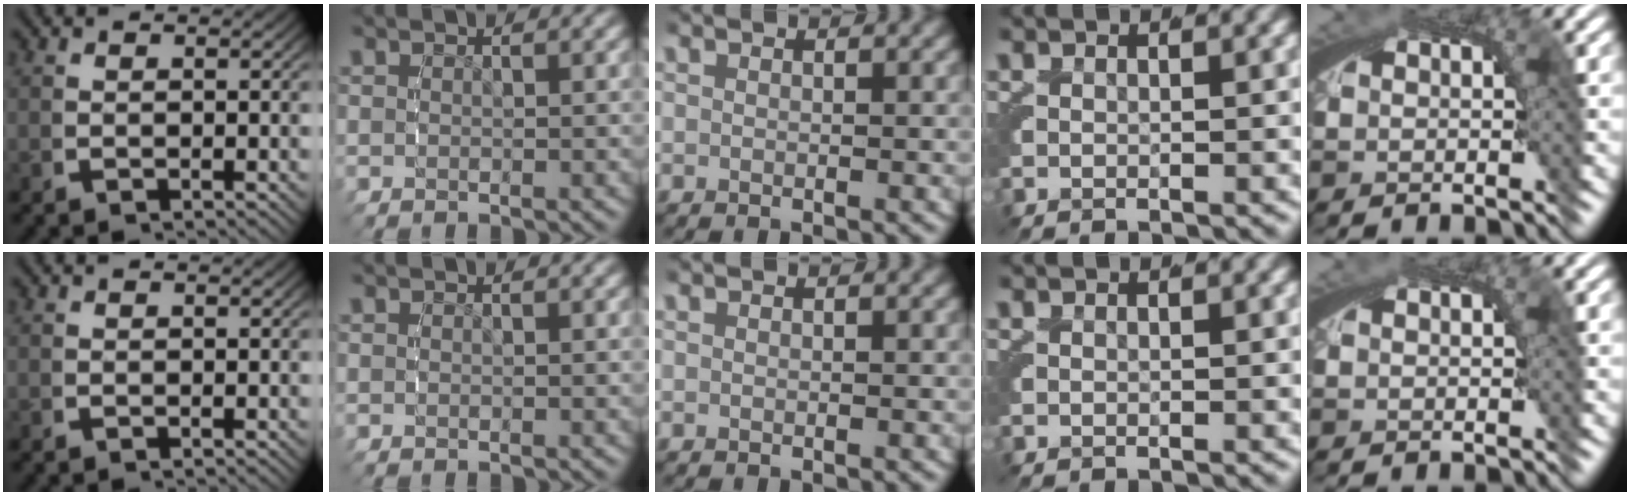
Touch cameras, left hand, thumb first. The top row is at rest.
{}